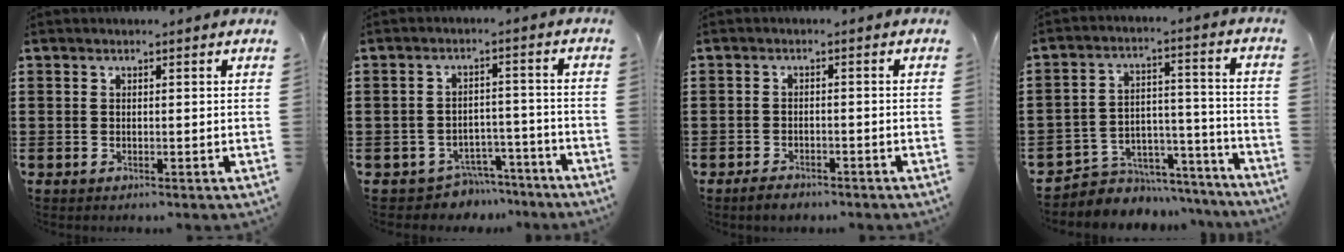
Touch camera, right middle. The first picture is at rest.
{"total": 4.3, "force": [-4.1, 1.3, 0.4], "torque": [-0.013, 0.010, -0.084]}
{"total": 1.8, "force": [-1.6, 0.5, 0.5], "torque": [-0.013, 0.001, -0.034]}
{"total": 5.1, "force": [-4.4, 2.7, 0.3], "torque": [-0.010, 0.018, -0.089]}